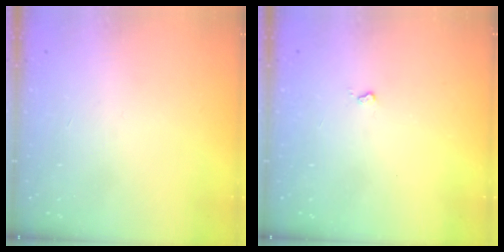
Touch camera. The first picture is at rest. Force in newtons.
{"total": 2.6, "press": 2.6, "slide": 0.4}